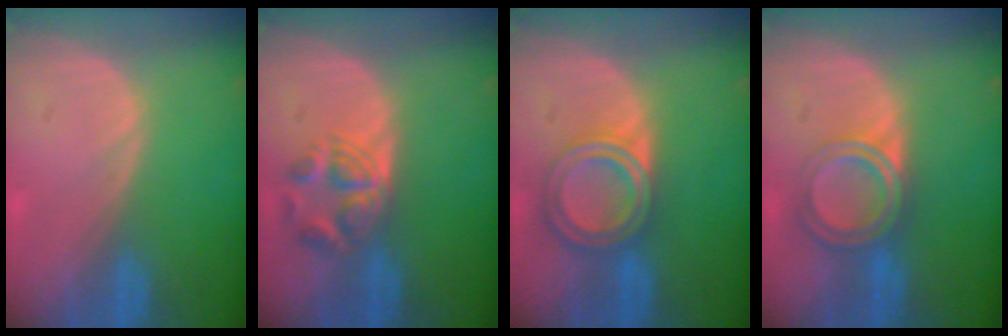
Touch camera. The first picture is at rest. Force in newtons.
{"total": 5.6, "press": 5.0, "slide": 2.7}
{"total": 6.8, "press": 6.0, "slide": 3.2}
{"total": 6.4, "press": 5.4, "slide": 3.5}